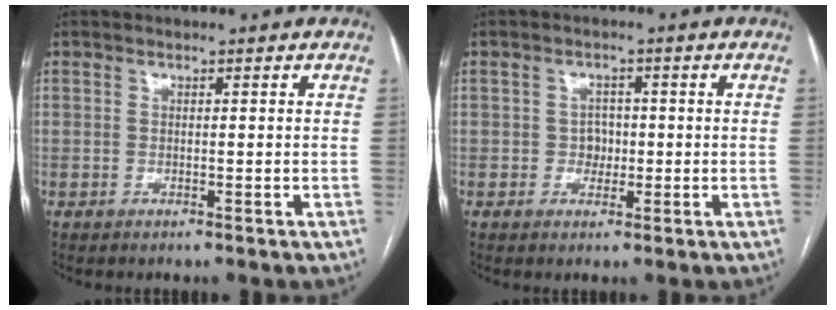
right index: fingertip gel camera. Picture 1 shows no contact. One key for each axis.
{"total": 2.4, "fx": -0.3, "fy": 2.1, "fz": 1.1, "tx": -0.007, "ty": 0.005, "tz": -0.005}